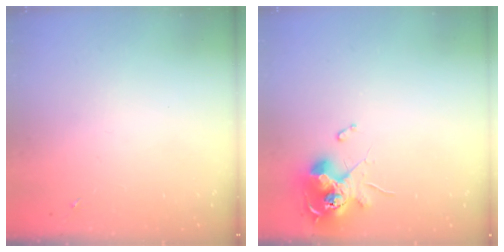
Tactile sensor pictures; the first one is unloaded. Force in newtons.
{"total": 12.4, "press": 12.3, "slide": 1.1}